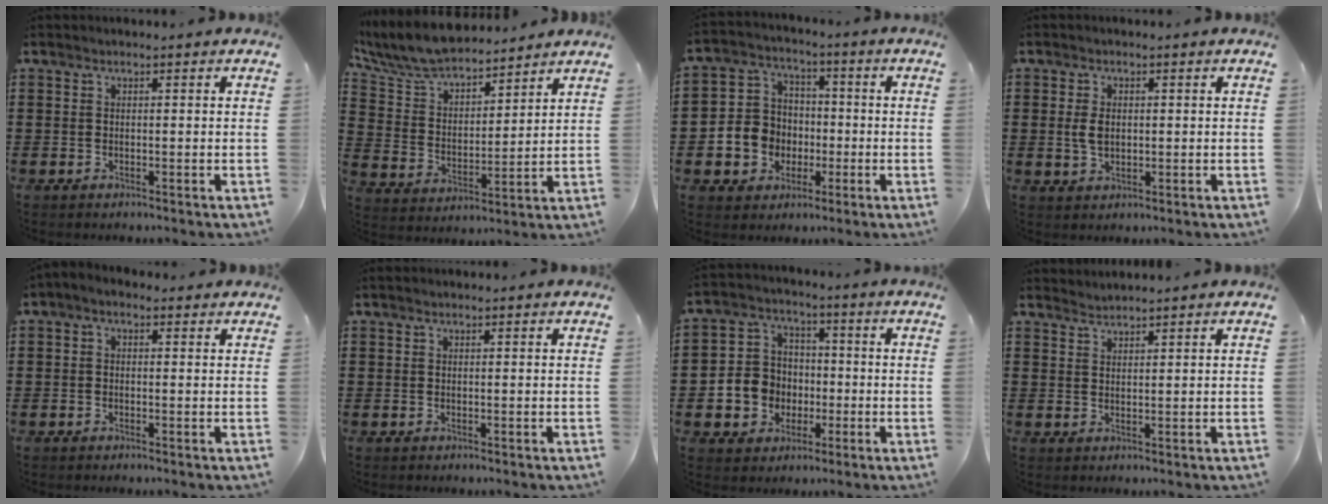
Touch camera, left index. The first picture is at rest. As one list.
[{"total": 8.6, "force": [7.8, 1.9, 2.9], "torque": [-0.093, -0.041, 0.140]}, {"total": 7.2, "force": [-1.5, 6.8, 1.6], "torque": [-0.074, 0.009, -0.028]}, {"total": 3.2, "force": [0.4, 2.0, 2.5], "torque": [-0.067, 0.001, 0.002]}, {"total": 1.1, "force": [-0.6, 0.6, 0.7], "torque": [-0.015, 0.001, -0.011]}, {"total": 0.0}, {"total": 7.2, "force": [-1.4, 6.9, 1.7], "torque": [-0.076, 0.012, -0.027]}, {"total": 1.3, "force": [1.2, -0.2, -0.3], "torque": [0.003, 0.000, 0.026]}]